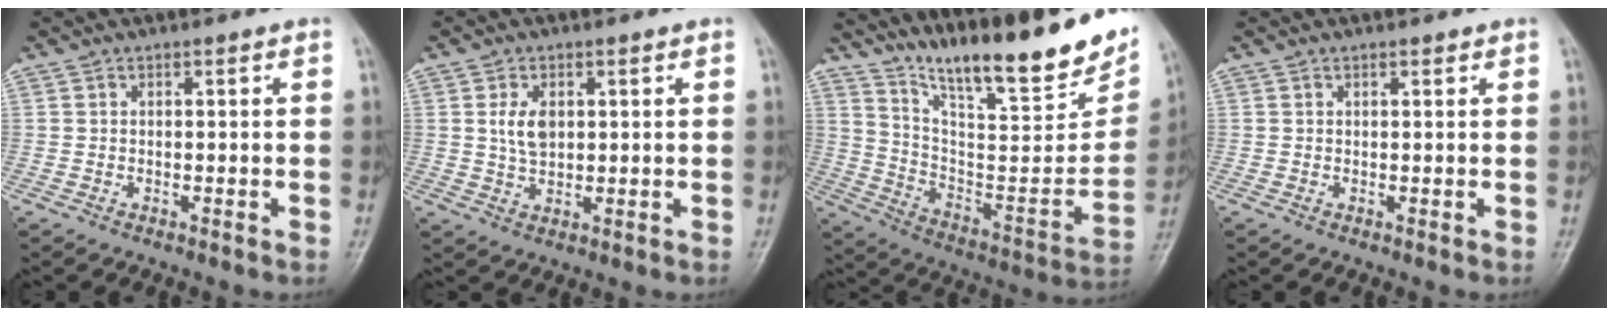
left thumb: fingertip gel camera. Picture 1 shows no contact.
{"total": 4.7, "force": [1.1, 2.9, 3.6], "torque": [-0.059, -0.005, 0.025]}
{"total": 25.6, "force": [18.8, 5.3, 16.5], "torque": [-0.230, -0.088, 0.306]}
{"total": 0.8, "force": [0.6, 0.3, 0.4], "torque": [-0.006, -0.004, 0.008]}